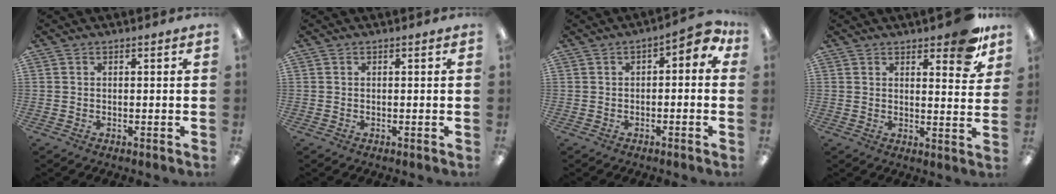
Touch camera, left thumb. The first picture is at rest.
{"total": 0.0}
{"total": 4.0, "force": [-0.2, 2.3, 3.3], "torque": [-0.046, 0.003, -0.010]}
{"total": 8.8, "force": [6.6, 3.1, 5.0], "torque": [-0.050, -0.043, 0.109]}